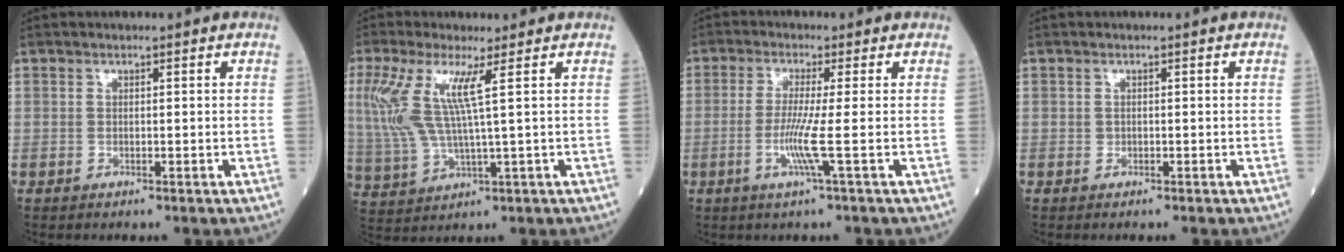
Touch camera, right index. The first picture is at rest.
{"total": 9.0, "force": [2.9, 0.4, 8.5], "torque": [-0.213, 0.005, 0.063]}
{"total": 5.0, "force": [-1.2, -1.2, 4.7], "torque": [-0.102, -0.013, -0.025]}
{"total": 0.0}